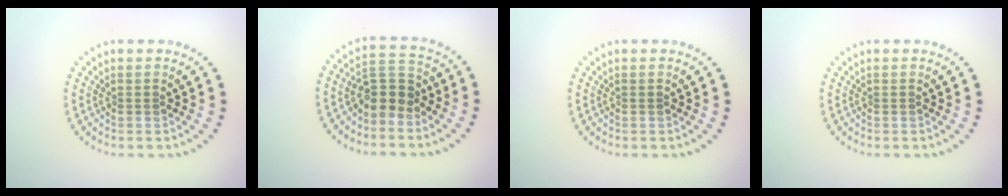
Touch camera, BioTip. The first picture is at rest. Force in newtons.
{"total": 3.5, "press": 3.1, "slide": 1.5}
{"total": 0.0}
{"total": 0.0}